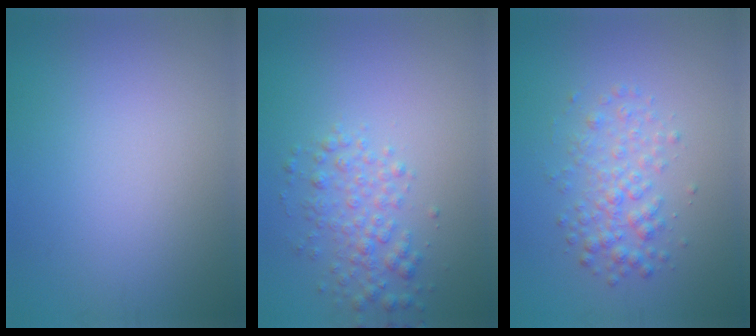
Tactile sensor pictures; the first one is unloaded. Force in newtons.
{"total": 2.8, "press": 2.8, "slide": 0.1}
{"total": 2.7, "press": 2.7, "slide": 0.1}